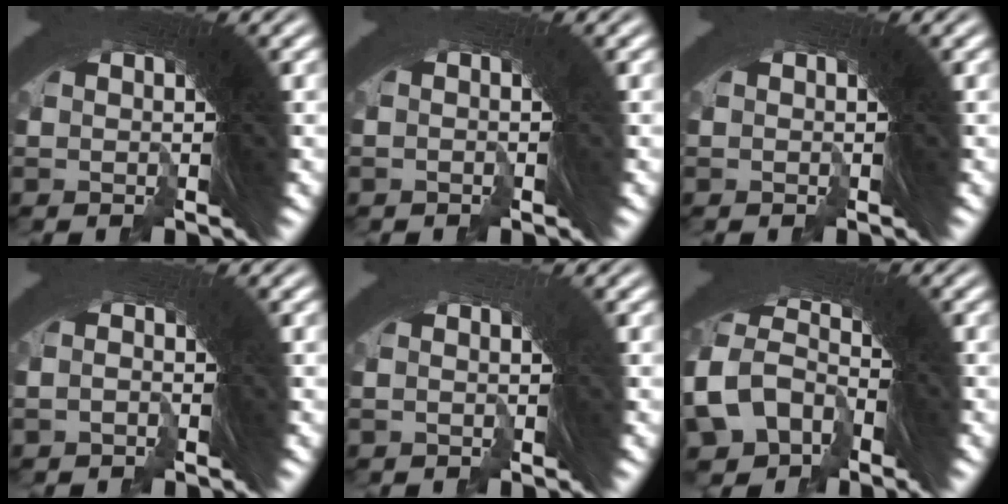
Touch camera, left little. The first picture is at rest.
{"total": 2.2, "force": [-1.1, -0.8, -1.8], "torque": [0.027, -0.008, -0.014]}
{"total": 0.8, "force": [-0.3, -0.4, -0.6], "torque": [0.010, -0.002, -0.004]}
{"total": 2.6, "force": [-1.9, -0.1, -1.8], "torque": [0.036, -0.002, -0.032]}
{"total": 3.4, "force": [-1.8, -1.1, -2.6], "torque": [0.038, -0.012, -0.022]}
{"total": 7.9, "force": [-3.7, 6.8, 1.5], "torque": [-0.048, -0.025, -0.066]}